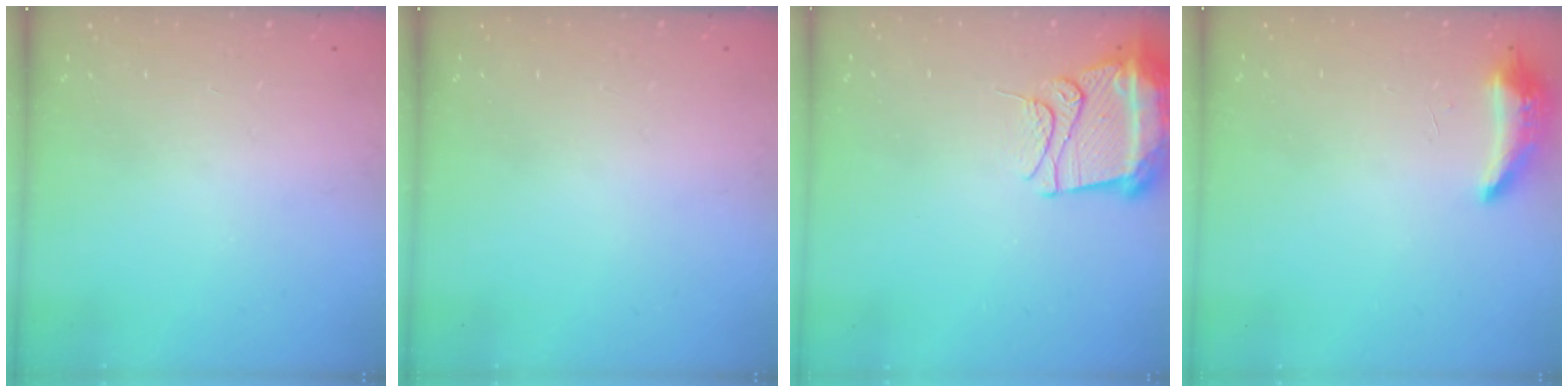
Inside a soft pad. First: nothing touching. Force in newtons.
{"total": 0.0}
{"total": 13.1, "press": 13.1, "slide": 1.4}
{"total": 8.5, "press": 8.4, "slide": 1.6}